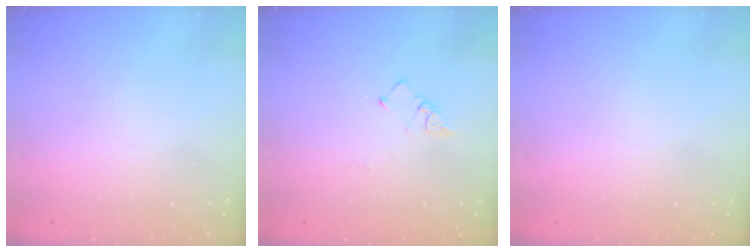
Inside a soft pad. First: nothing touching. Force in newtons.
{"total": 2.6, "press": 2.6, "slide": 0.5}
{"total": 0.0}